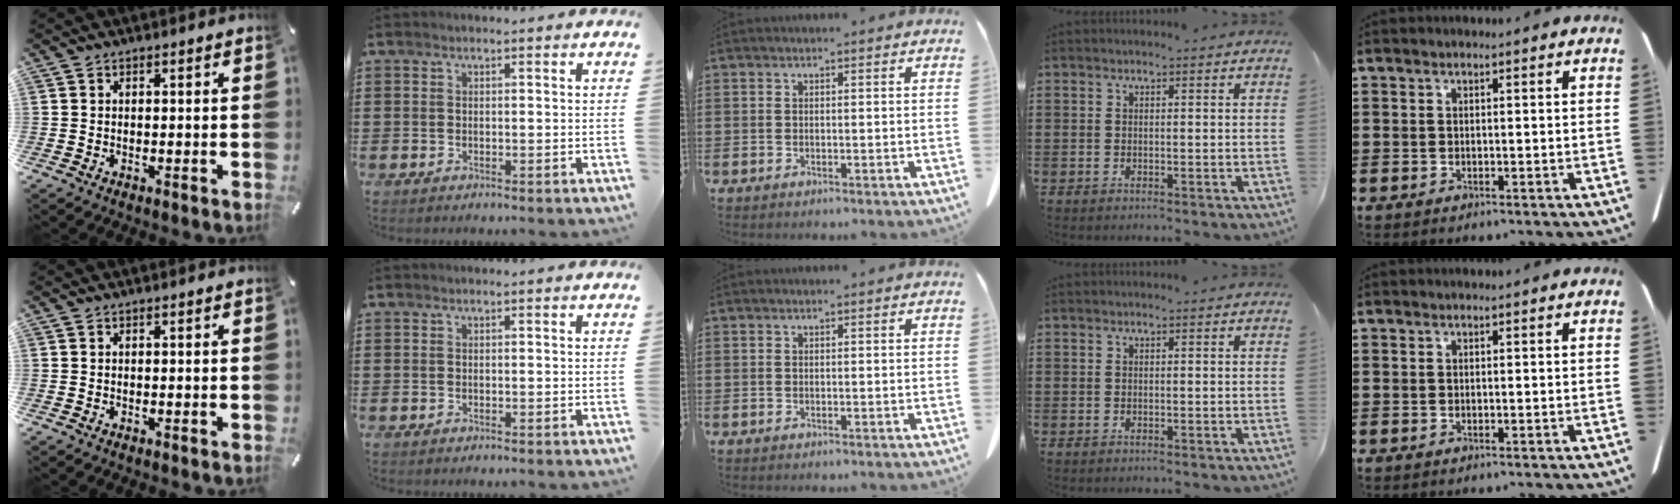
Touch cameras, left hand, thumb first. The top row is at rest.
{}